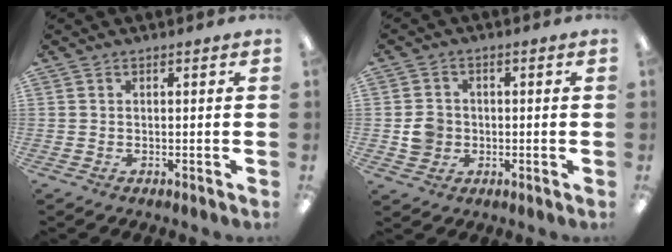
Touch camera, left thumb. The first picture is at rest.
{"total": 5.0, "force": [-0.6, 4.6, 1.7], "torque": [-0.017, 0.004, -0.011]}